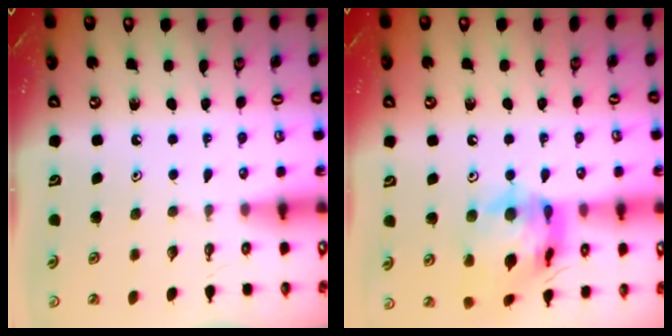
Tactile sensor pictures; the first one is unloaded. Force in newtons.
{"total": 19.4, "press": 19.3, "slide": 2.0}